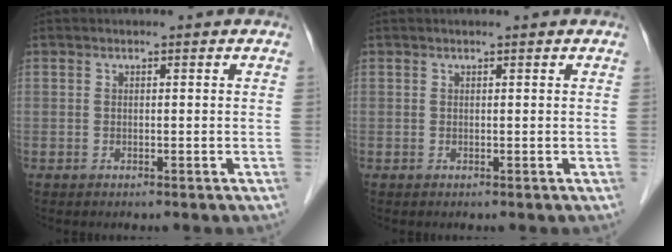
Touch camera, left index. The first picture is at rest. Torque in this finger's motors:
{"motor_torque": [-0.28, -0.22, 0.03, -0.01]}